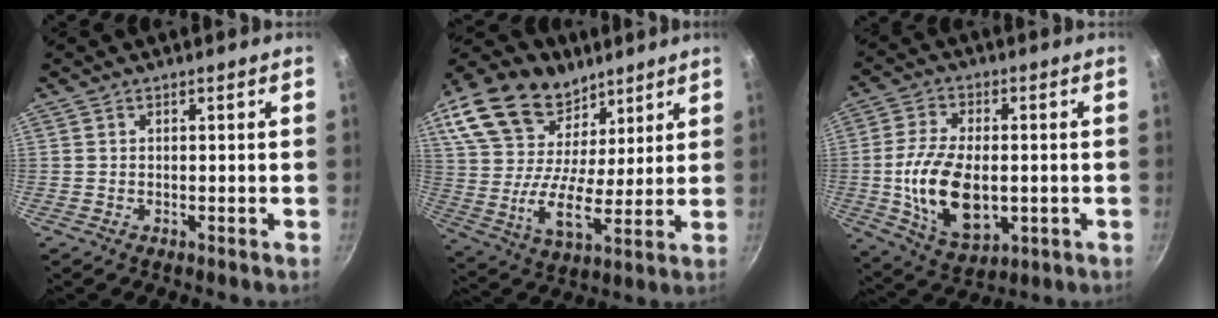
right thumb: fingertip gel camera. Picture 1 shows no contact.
{"total": 24.1, "force": [14.2, 15.2, 12.3], "torque": [-0.229, -0.031, 0.254]}
{"total": 15.4, "force": [-1.6, 8.9, 12.5], "torque": [-0.224, 0.001, -0.018]}